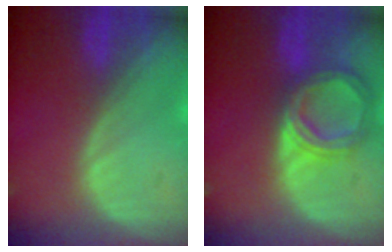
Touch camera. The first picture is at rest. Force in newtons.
{"total": 6.6, "press": 6.1, "slide": 2.5}